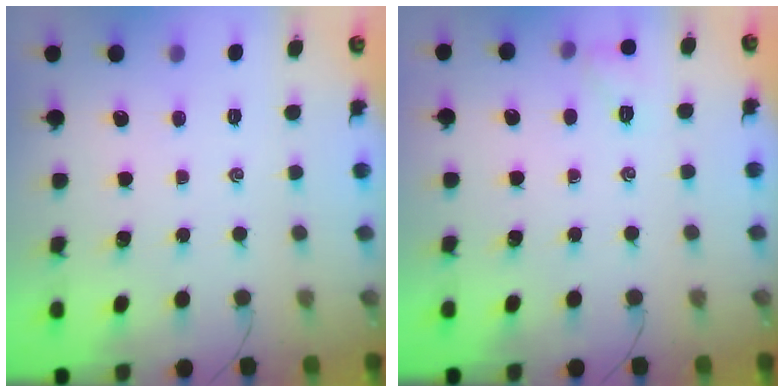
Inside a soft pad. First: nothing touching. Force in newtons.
{"total": 6.4, "press": 6.2, "slide": 1.9}